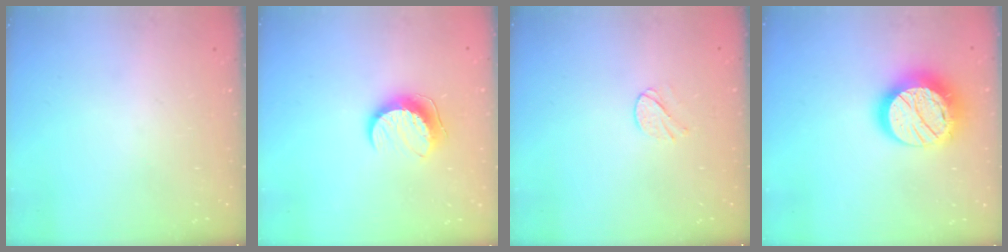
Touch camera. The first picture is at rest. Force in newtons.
{"total": 9.8, "press": 9.8, "slide": 0.5}
{"total": 3.7, "press": 3.7, "slide": 0.4}
{"total": 19.6, "press": 19.6, "slide": 1.5}